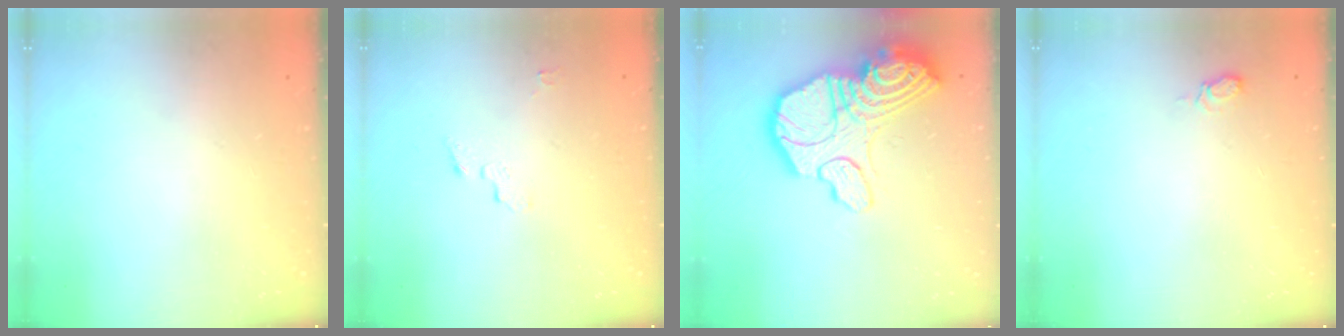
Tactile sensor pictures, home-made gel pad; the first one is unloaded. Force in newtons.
{"total": 4.1, "press": 4.1, "slide": 0.5}
{"total": 27.3, "press": 27.1, "slide": 2.8}
{"total": 6.5, "press": 6.3, "slide": 1.6}